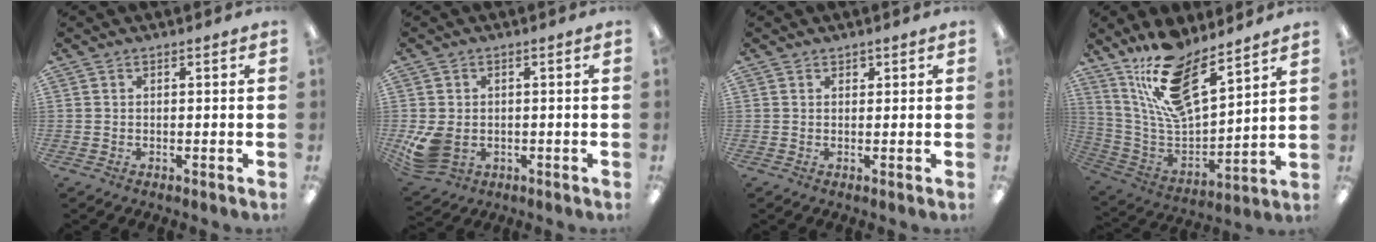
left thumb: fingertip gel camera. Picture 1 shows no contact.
{"total": 7.4, "force": [-1.3, 5.4, 4.8], "torque": [-0.103, 0.000, -0.020]}
{"total": 0.9, "force": [0.7, 0.5, 0.3], "torque": [-0.006, 0.002, 0.012]}
{"total": 18.0, "force": [13.8, 6.6, 9.4], "torque": [-0.182, -0.090, 0.249]}